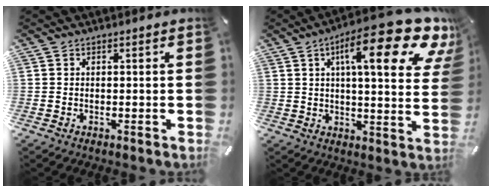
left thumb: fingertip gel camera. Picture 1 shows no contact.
{"total": 21.7, "force": [11.7, 5.3, 17.5], "torque": [-0.262, -0.069, 0.174]}